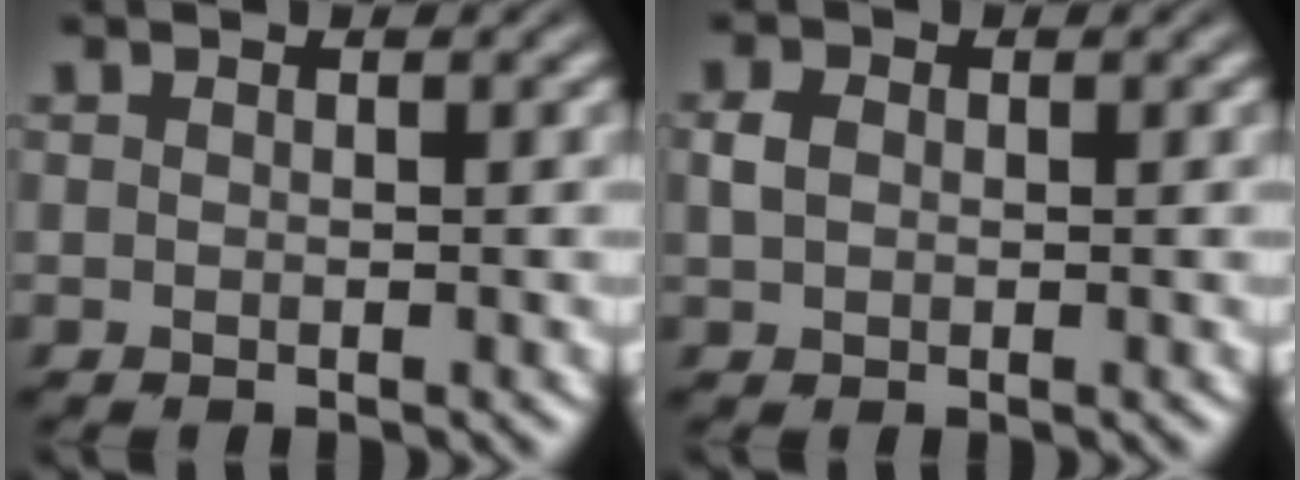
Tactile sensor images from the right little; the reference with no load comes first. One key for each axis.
{"total": 1.7, "fx": 0.3, "fy": 1.3, "fz": 1.0, "tx": -0.022, "ty": 0.004, "tz": 0.003}